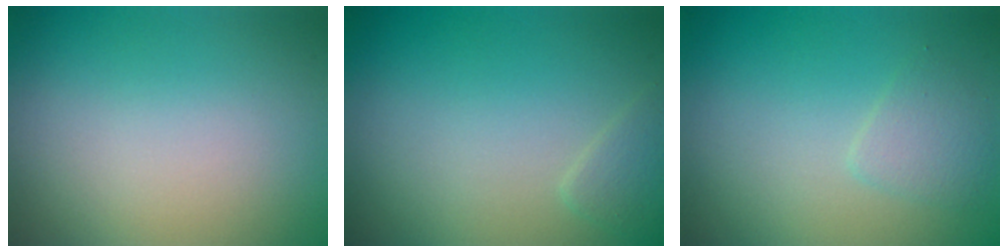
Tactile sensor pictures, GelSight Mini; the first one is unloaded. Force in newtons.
{"total": 1.2, "press": 1.2, "slide": 0.1}
{"total": 1.6, "press": 1.6, "slide": 0.1}